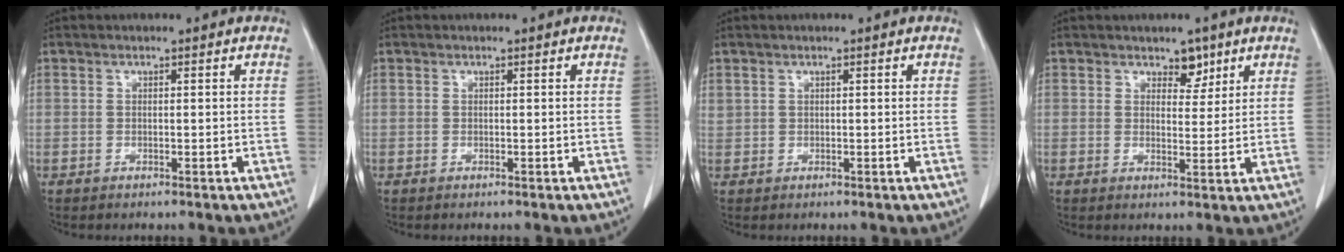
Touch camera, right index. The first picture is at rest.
{"total": 0.0}
{"total": 0.6, "force": [0.4, 0.4, 0.0], "torque": [0.004, 0.009, 0.008]}
{"total": 3.1, "force": [2.1, 1.7, 1.4], "torque": [-0.013, -0.004, 0.034]}